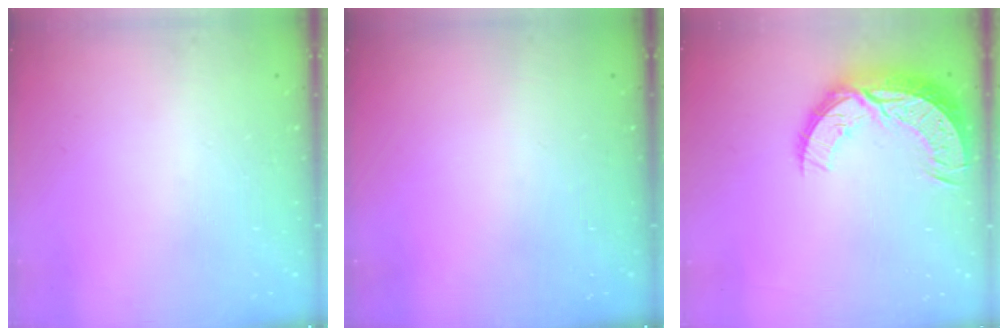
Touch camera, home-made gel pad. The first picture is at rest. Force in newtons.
{"total": 0.0}
{"total": 12.6, "press": 12.6, "slide": 0.8}